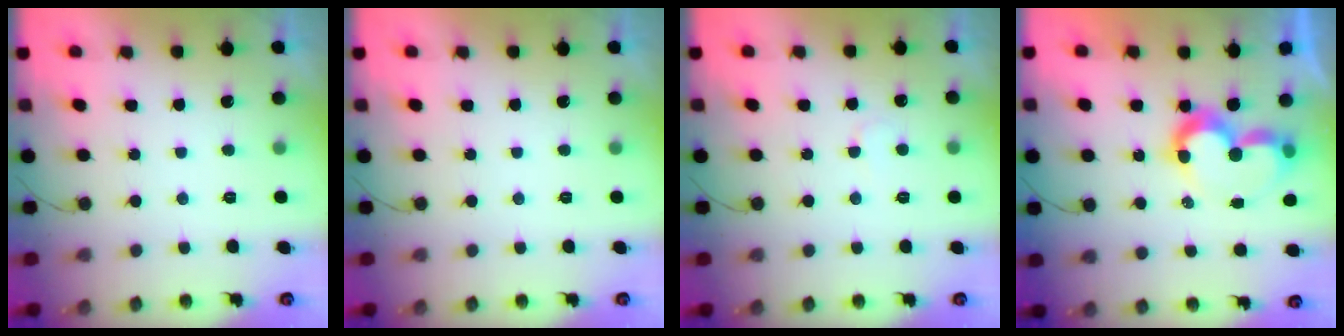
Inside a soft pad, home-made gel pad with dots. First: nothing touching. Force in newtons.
{"total": 0.0}
{"total": 2.7, "press": 2.7, "slide": 0.2}
{"total": 9.5, "press": 9.5, "slide": 0.9}